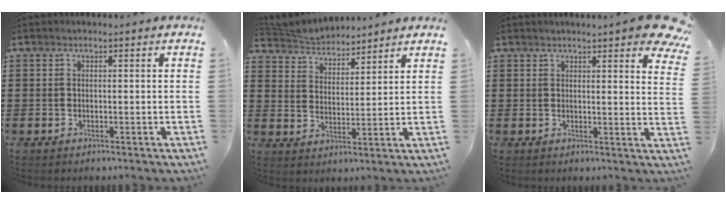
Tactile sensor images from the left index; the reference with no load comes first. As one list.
[{"total": 4.1, "force": [4.0, 0.7, -0.2], "torque": [-0.017, -0.018, 0.070]}, {"total": 4.8, "force": [4.1, -0.2, 2.6], "torque": [-0.039, -0.019, 0.069]}]